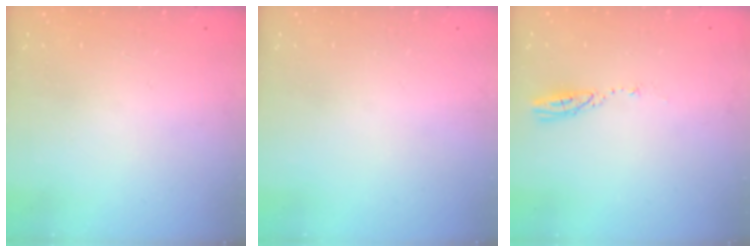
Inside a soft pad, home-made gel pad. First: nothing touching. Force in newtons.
{"total": 0.0}
{"total": 3.6, "press": 3.6, "slide": 0.2}